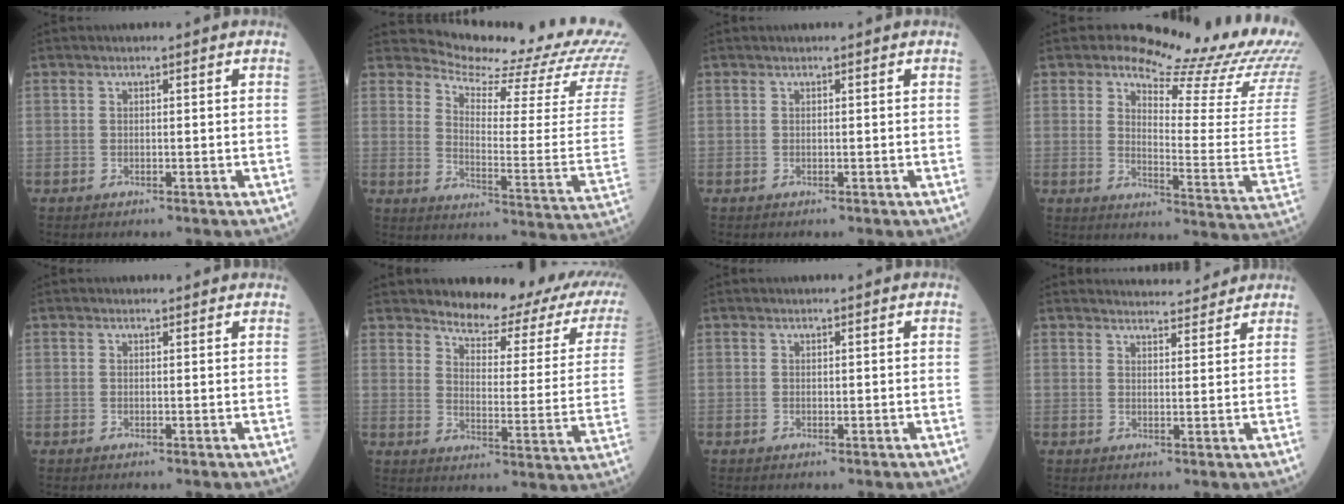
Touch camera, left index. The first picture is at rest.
{"total": 18.1, "force": [17.8, -0.3, 3.5], "torque": [-0.064, -0.140, 0.207]}
{"total": 0.0}
{"total": 18.1, "force": [16.9, 1.7, 6.3], "torque": [-0.092, -0.122, 0.184]}
{"total": 0.6, "force": [0.6, 0.2, -0.1], "torque": [-0.009, -0.005, 0.002]}
{"total": 15.0, "force": [12.4, 3.3, 7.6], "torque": [-0.083, -0.040, 0.138]}
{"total": 0.0}
{"total": 5.9, "force": [5.8, 0.9, 0.7], "torque": [-0.011, 0.005, 0.070]}